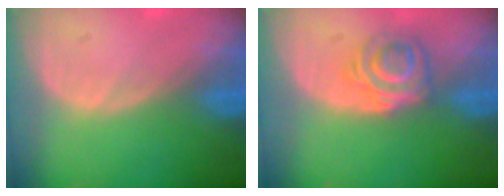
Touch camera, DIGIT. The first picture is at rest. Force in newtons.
{"total": 6.1, "press": 5.0, "slide": 3.4}